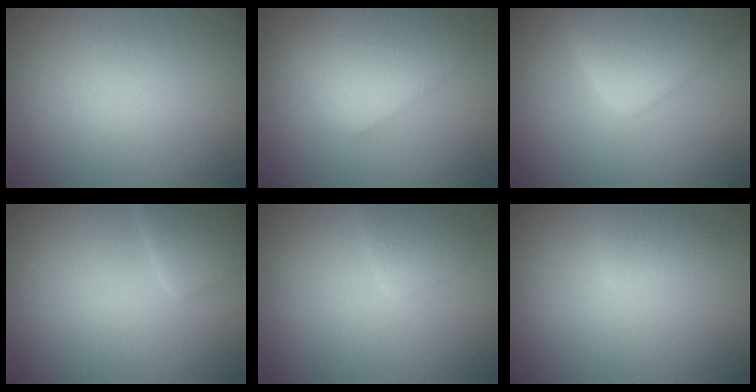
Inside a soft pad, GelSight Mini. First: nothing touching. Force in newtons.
{"total": 4.8, "press": 4.8, "slide": 0.1}
{"total": 5.2, "press": 5.2, "slide": 0.3}
{"total": 2.2, "press": 2.2, "slide": 0.1}
{"total": 1.9, "press": 1.9, "slide": 0.0}
{"total": 1.4, "press": 1.4, "slide": 0.1}